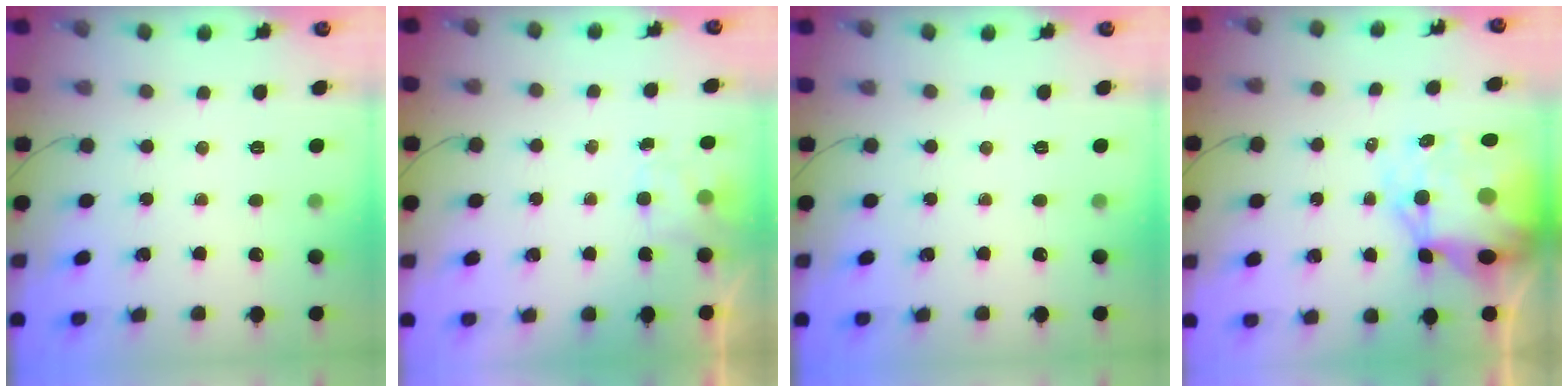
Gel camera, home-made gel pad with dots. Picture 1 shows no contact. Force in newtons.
{"total": 1.4, "press": 0.7, "slide": 1.2}
{"total": 0.0}
{"total": 15.5, "press": 14.9, "slide": 4.0}